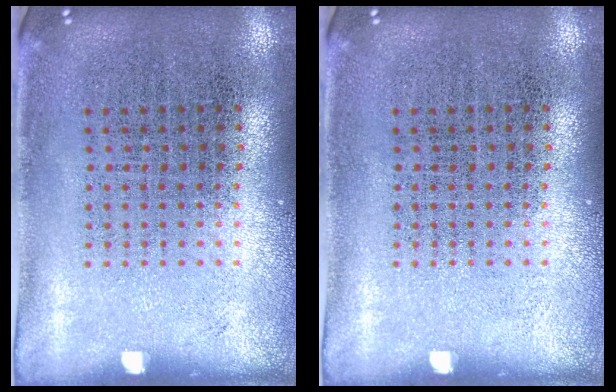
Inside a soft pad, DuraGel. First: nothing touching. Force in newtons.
{"total": 0.0}